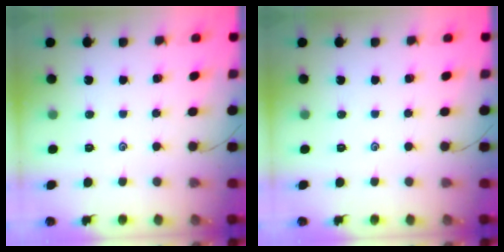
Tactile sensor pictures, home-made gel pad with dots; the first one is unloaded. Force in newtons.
{"total": 0.0}